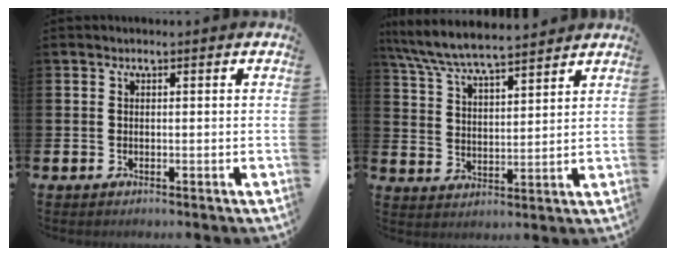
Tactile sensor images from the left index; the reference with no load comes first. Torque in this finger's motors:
{"motor_torque": [1.06, -1.08, 0.78, 0.21]}